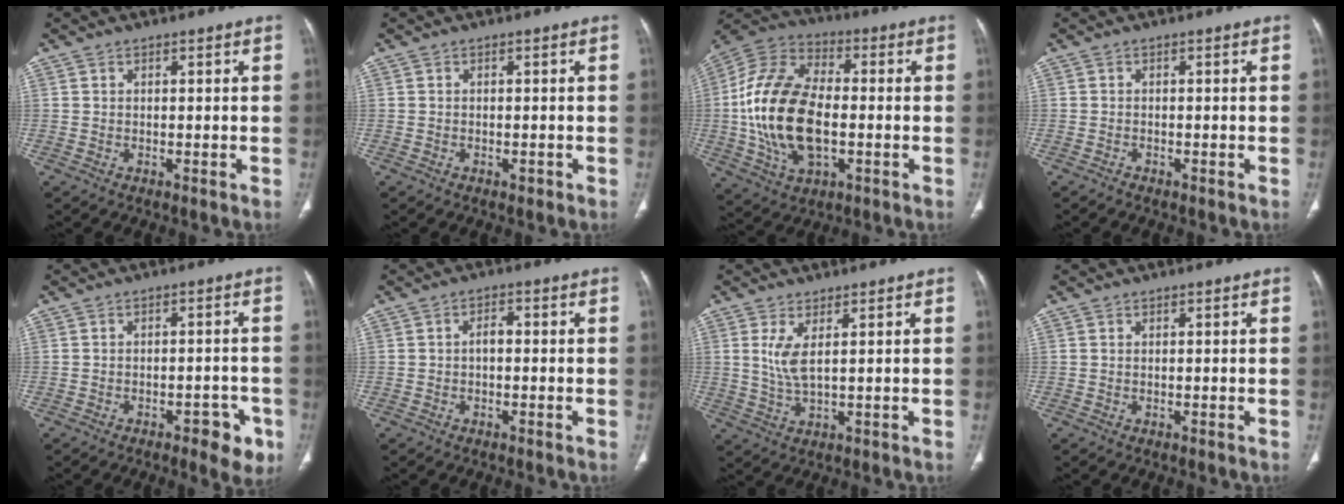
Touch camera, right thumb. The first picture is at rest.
{"total": 0.7, "force": [-0.5, 0.5, 0.3], "torque": [-0.004, 0.000, -0.007]}
{"total": 20.8, "force": [-1.8, 11.9, 16.9], "torque": [-0.335, 0.015, -0.031]}
{"total": 0.7, "force": [-0.7, 0.2, 0.2], "torque": [-0.008, -0.001, -0.014]}
{"total": 6.1, "force": [-3.1, 2.8, 4.4], "torque": [-0.032, 0.015, -0.036]}
{"total": 2.0, "force": [-0.3, 1.2, 1.6], "torque": [-0.022, 0.008, -0.008]}
{"total": 4.8, "force": [1.5, 1.3, 4.3], "torque": [-0.100, -0.015, 0.037]}
{"total": 0.0}